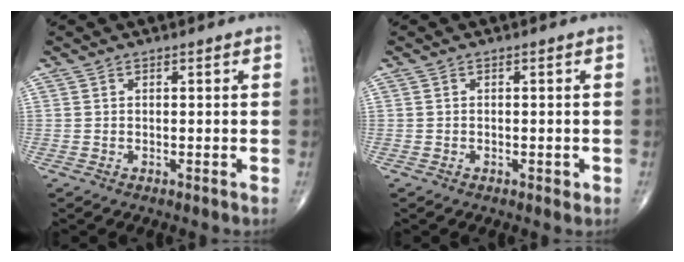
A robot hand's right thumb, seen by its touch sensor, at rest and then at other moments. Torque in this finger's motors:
{"motor_torque": [0.25, -0.06, -0.10, -0.04, -0.01]}